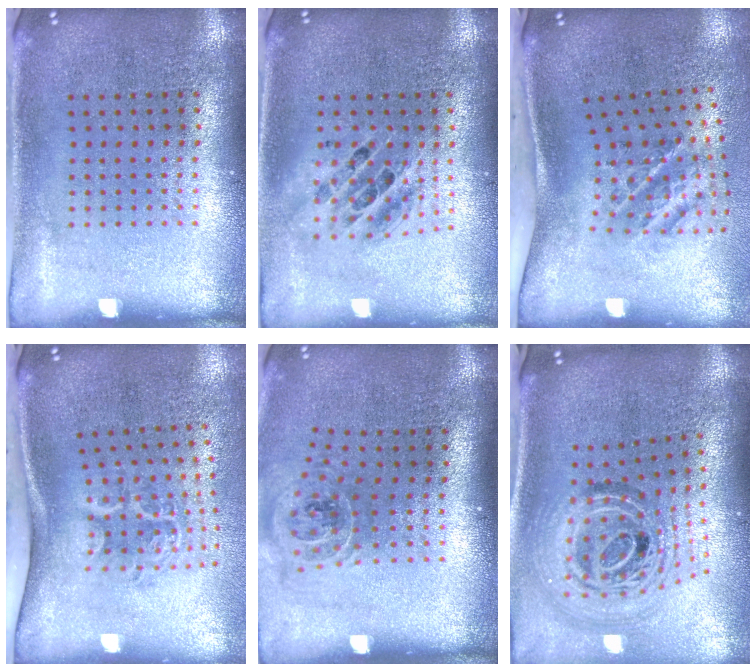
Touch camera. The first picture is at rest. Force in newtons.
{"total": 1.6, "press": 1.3, "slide": 0.8}
{"total": 2.0, "press": 1.2, "slide": 1.5}
{"total": 2.1, "press": 1.3, "slide": 1.6}
{"total": 1.1, "press": 1.0, "slide": 0.3}
{"total": 2.1, "press": 1.6, "slide": 1.3}